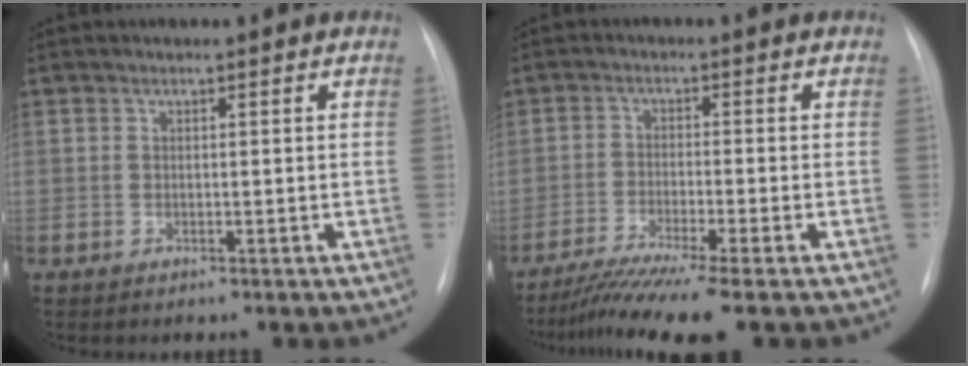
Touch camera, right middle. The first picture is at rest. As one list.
[{"total": 8.9, "force": [-7.0, -1.5, 5.3], "torque": [-0.083, -0.032, -0.116]}]